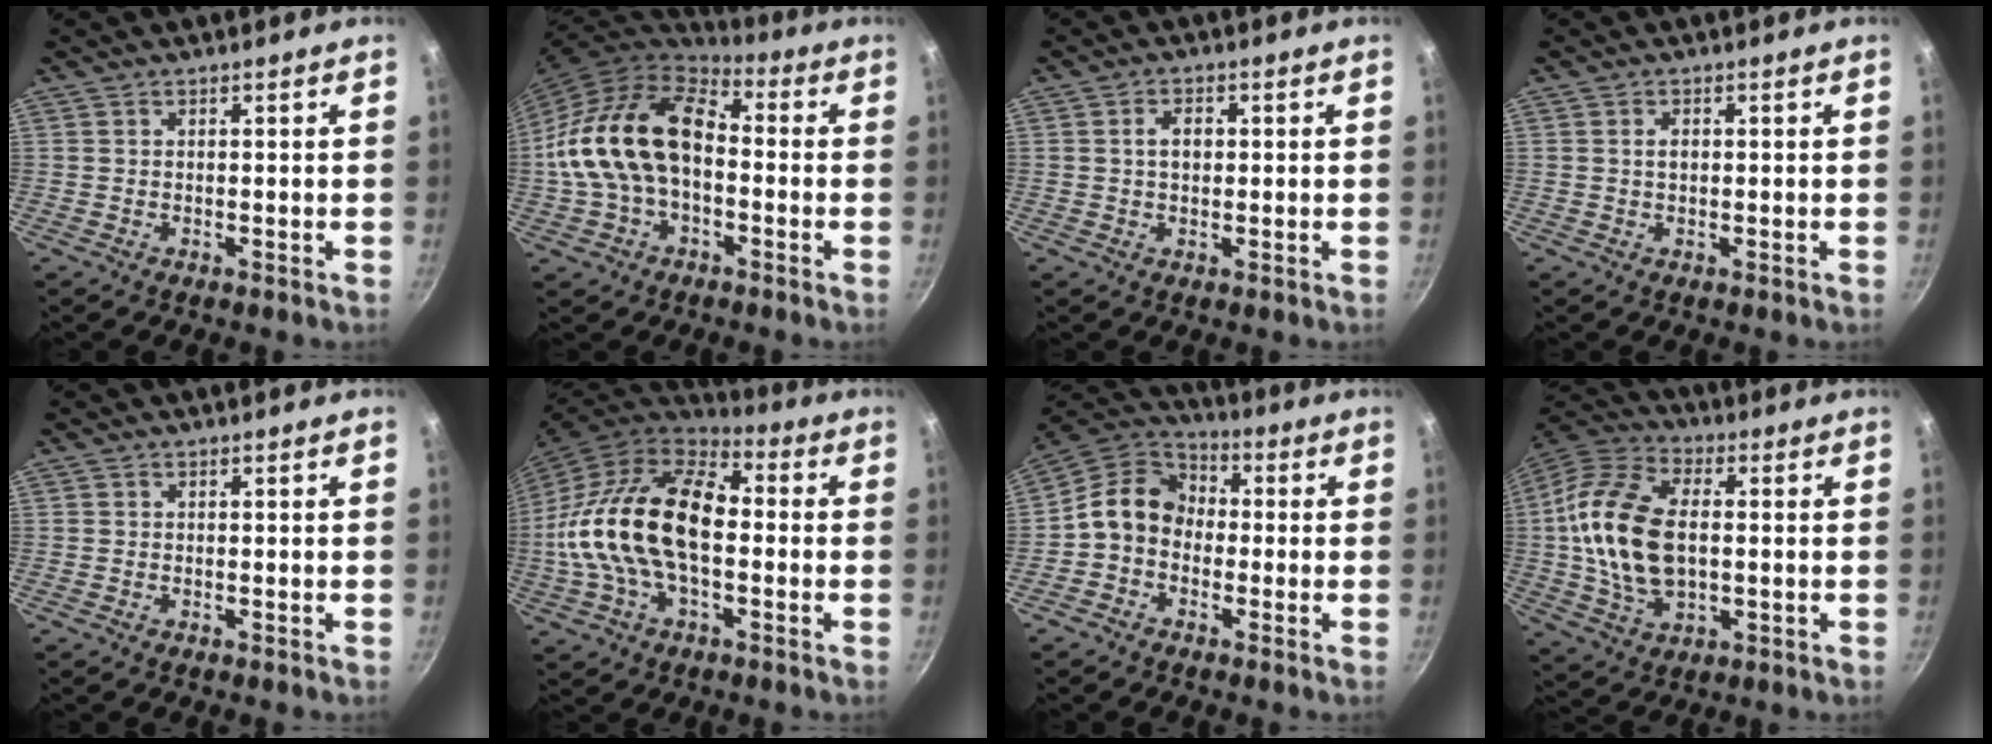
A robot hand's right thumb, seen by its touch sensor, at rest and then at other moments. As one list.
[{"total": 19.2, "force": [-1.2, 12.5, 14.6], "torque": [-0.254, 0.047, -0.032]}, {"total": 3.2, "force": [0.4, 2.2, 2.3], "torque": [-0.027, 0.007, 0.005]}, {"total": 1.5, "force": [0.2, 1.0, 1.1], "torque": [-0.014, 0.004, 0.004]}, {"total": 0.0}, {"total": 23.1, "force": [-0.8, 13.4, 18.9], "torque": [-0.343, 0.033, -0.030]}, {"total": 10.9, "force": [-0.9, 8.9, 6.2], "torque": [-0.078, 0.042, -0.041]}, {"total": 18.5, "force": [0.5, 11.1, 14.7], "torque": [-0.275, 0.017, 0.002]}]